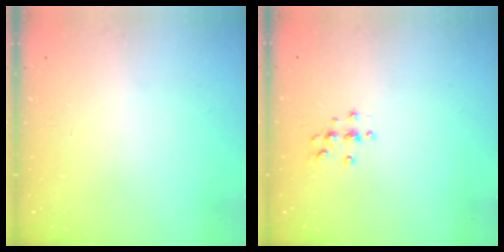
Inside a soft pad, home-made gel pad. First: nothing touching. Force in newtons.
{"total": 3.7, "press": 3.6, "slide": 0.5}